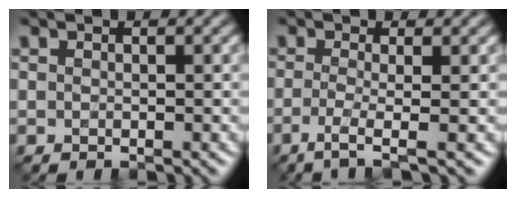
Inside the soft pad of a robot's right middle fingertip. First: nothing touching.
{"total": 3.2, "force": [-1.1, 0.7, 2.9], "torque": [-0.051, -0.008, -0.032]}